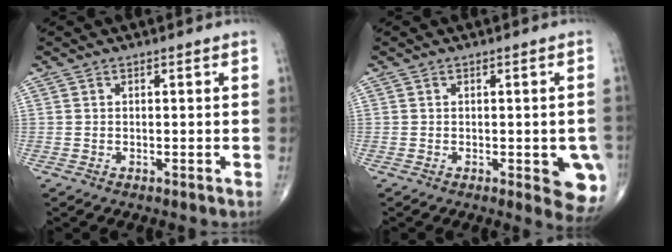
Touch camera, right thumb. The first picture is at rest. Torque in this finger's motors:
{"motor_torque": [1.18, 1.45, 0.42, -0.53, 0.18]}